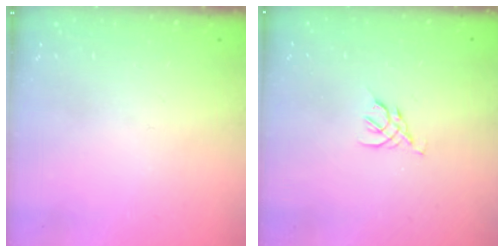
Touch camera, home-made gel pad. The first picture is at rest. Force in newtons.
{"total": 2.5, "press": 2.5, "slide": 0.7}